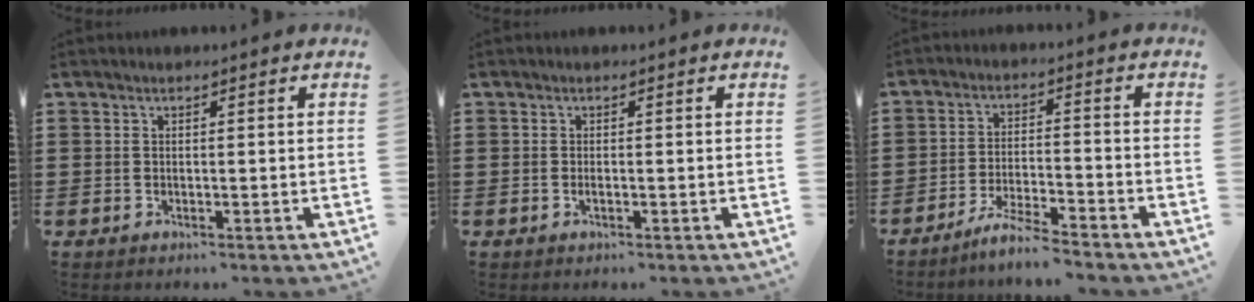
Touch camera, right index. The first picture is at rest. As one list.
[{"total": 0.5, "force": [-0.3, 0.0, 0.5], "torque": [-0.009, -0.005, -0.003]}, {"total": 5.3, "force": [-5.0, -0.4, 1.8], "torque": [-0.044, -0.008, -0.099]}]